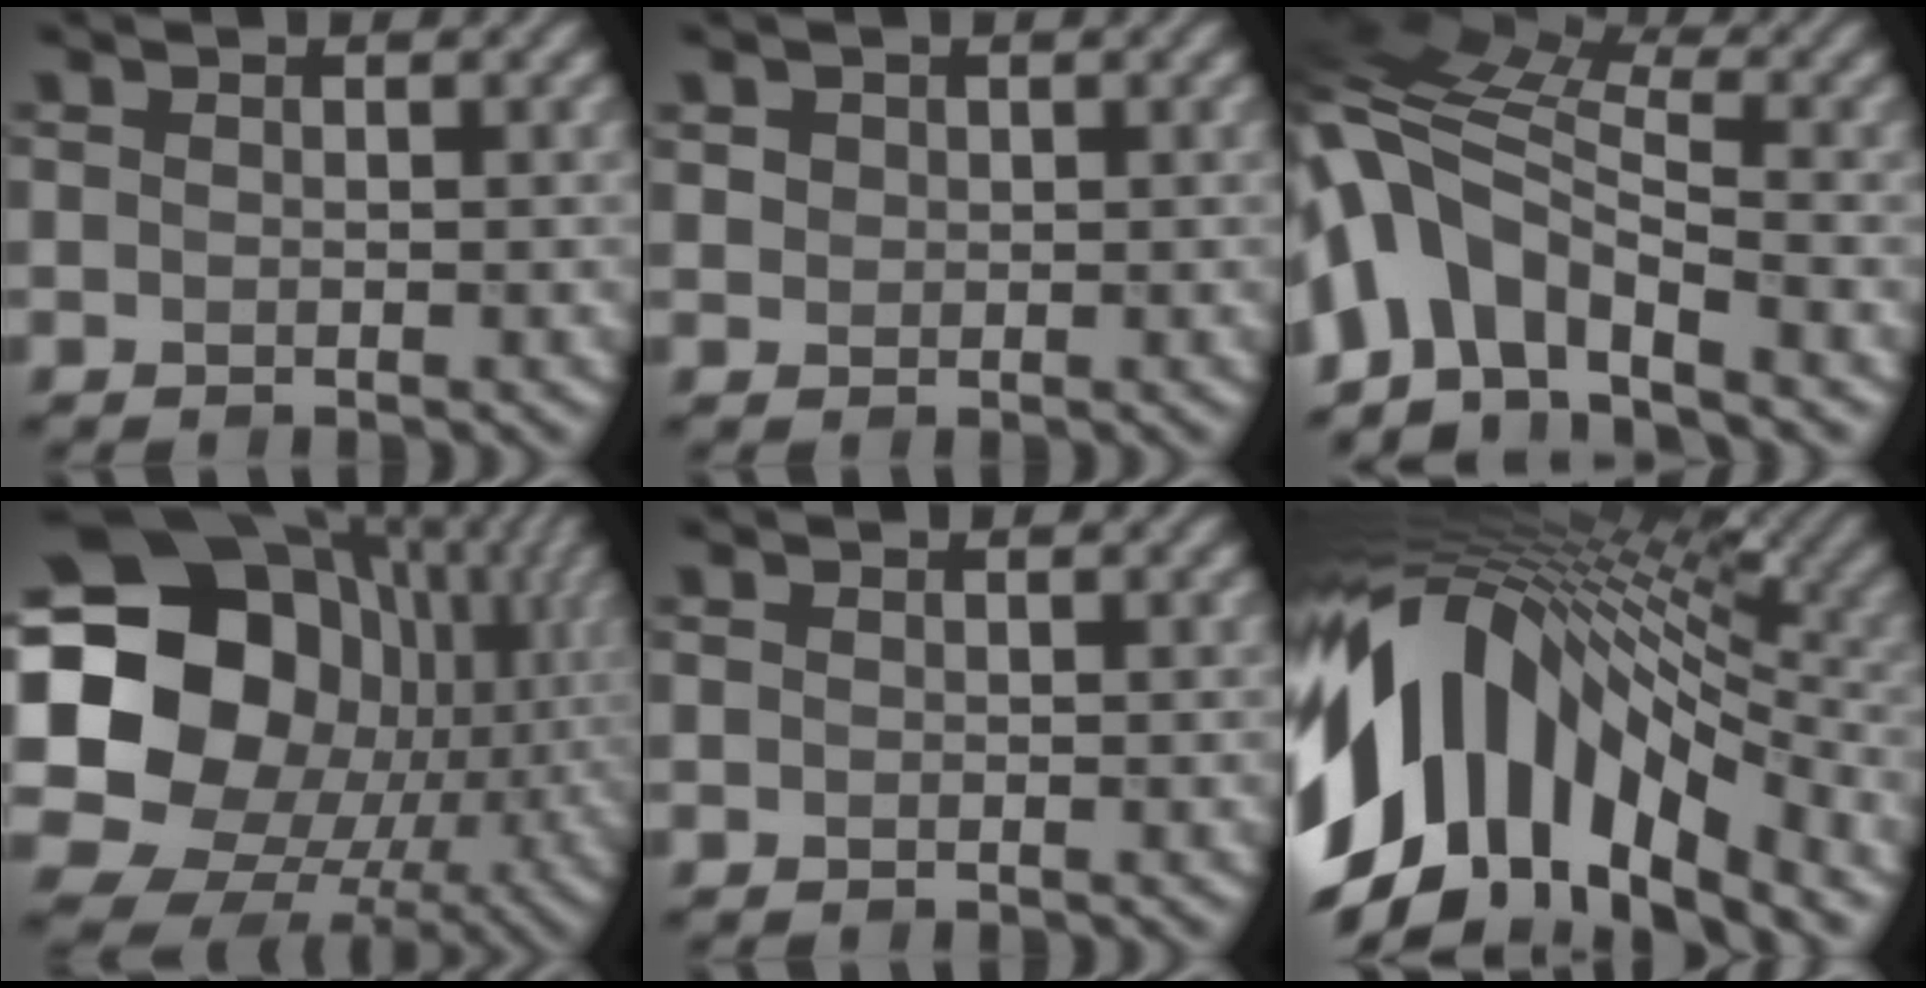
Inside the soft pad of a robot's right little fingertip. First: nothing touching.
{"total": 0.9, "force": [0.2, 0.8, 0.2], "torque": [-0.001, 0.000, 0.004]}
{"total": 10.0, "force": [-2.9, 5.3, 8.0], "torque": [-0.152, 0.013, -0.074]}
{"total": 19.5, "force": [1.4, 16.1, 11.0], "torque": [-0.212, -0.010, 0.029]}
{"total": 0.0}
{"total": 15.5, "force": [-3.3, 8.8, 12.3], "torque": [-0.229, 0.022, -0.072]}